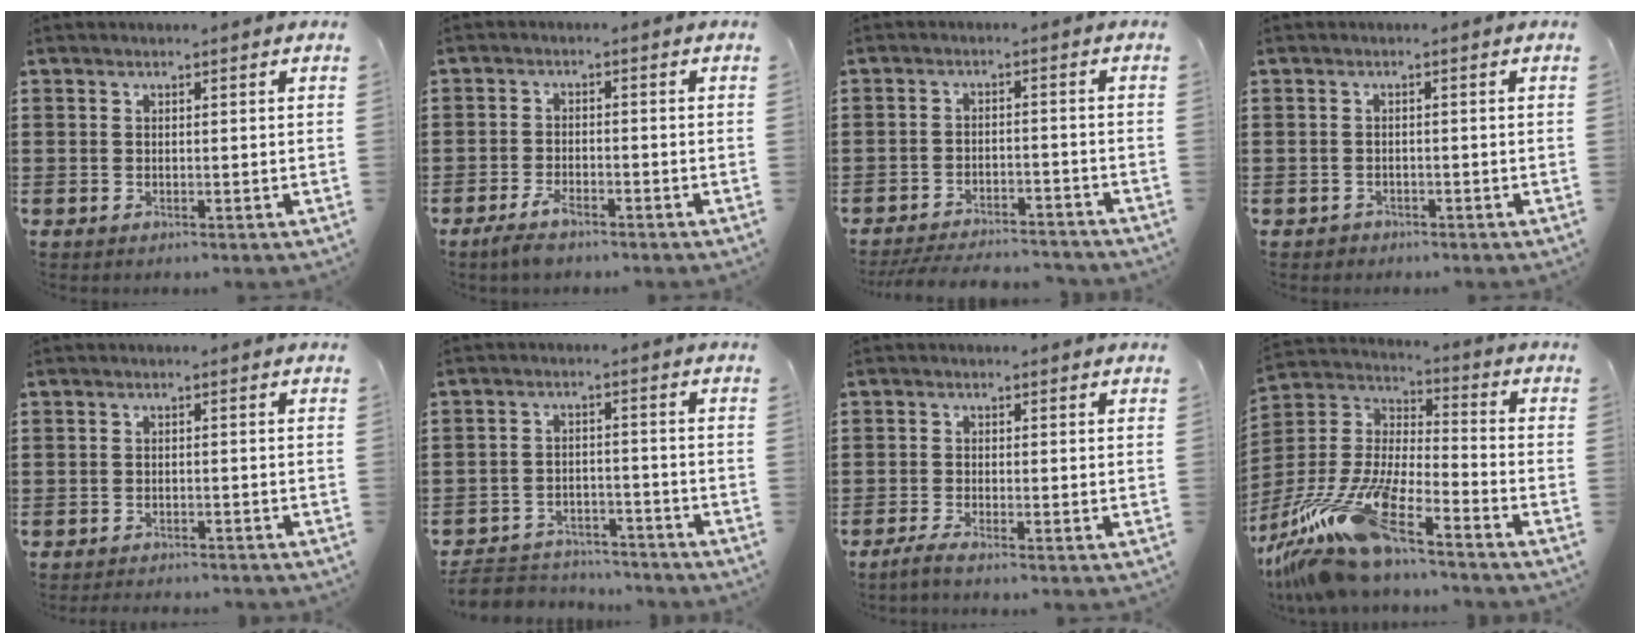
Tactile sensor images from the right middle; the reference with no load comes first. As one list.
[{"total": 3.4, "force": [-2.6, 0.9, 1.9], "torque": [-0.054, -0.003, -0.056]}, {"total": 4.3, "force": [-4.2, 0.3, 0.9], "torque": [-0.022, -0.001, -0.086]}, {"total": 0.9, "force": [-0.8, 0.5, 0.0], "torque": [-0.003, 0.001, -0.018]}, {"total": 1.3, "force": [-1.3, 0.0, 0.0], "torque": [-0.004, 0.001, -0.028]}, {"total": 4.5, "force": [-4.4, 1.1, 0.3], "torque": [-0.020, 0.005, -0.095]}, {"total": 1.5, "force": [-1.1, -0.1, 1.0], "torque": [-0.024, -0.004, -0.023]}, {"total": 15.8, "force": [-12.3, 2.5, 9.6], "torque": [-0.226, 0.005, -0.241]}]